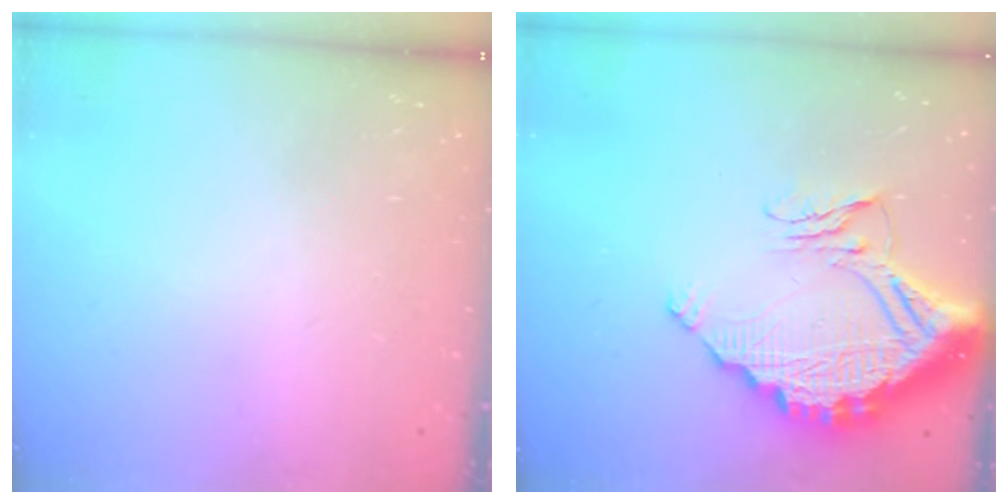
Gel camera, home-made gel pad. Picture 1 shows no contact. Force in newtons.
{"total": 16.3, "press": 16.3, "slide": 1.0}